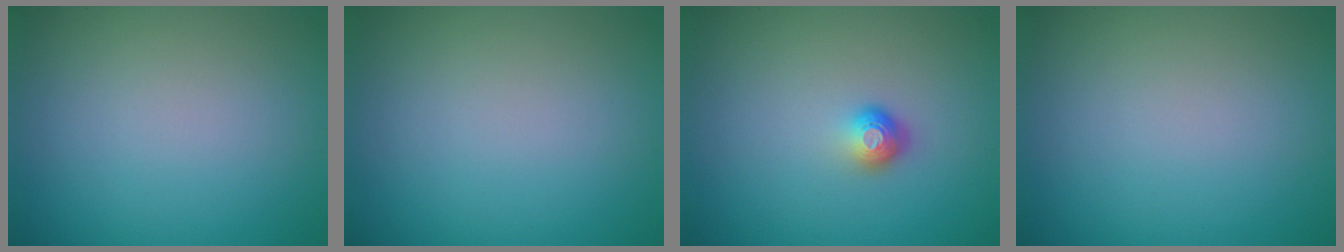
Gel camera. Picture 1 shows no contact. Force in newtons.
{"total": 0.0}
{"total": 1.7, "press": 1.2, "slide": 1.3}
{"total": 0.0}